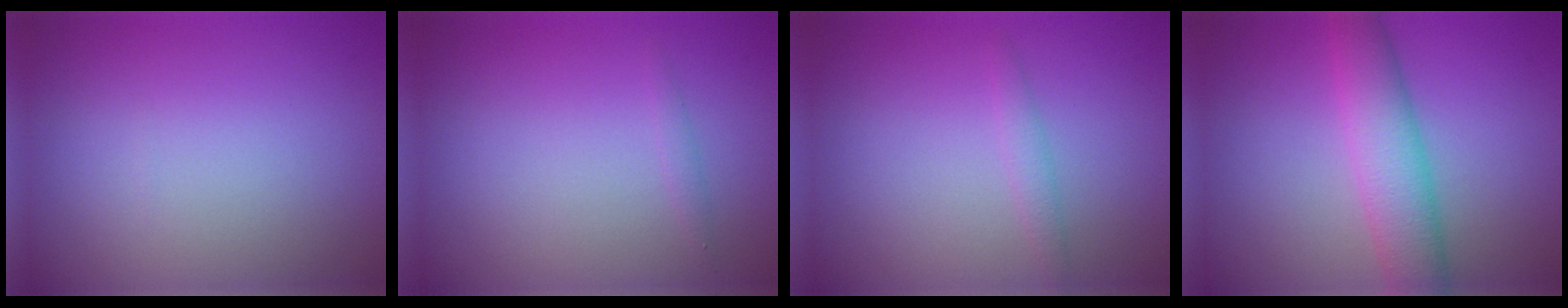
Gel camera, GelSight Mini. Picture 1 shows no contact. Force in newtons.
{"total": 0.6, "press": 0.6, "slide": 0.0}
{"total": 1.2, "press": 1.2, "slide": 0.0}
{"total": 5.4, "press": 5.4, "slide": 0.1}